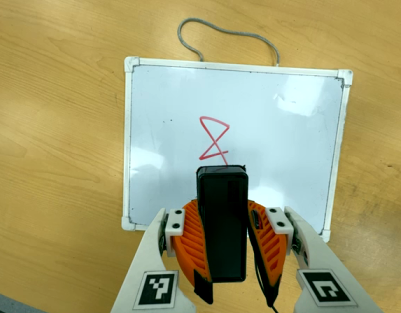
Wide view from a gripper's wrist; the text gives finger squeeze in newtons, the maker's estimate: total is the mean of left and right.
{"total": 8.7, "left": 7.0, "right": 10.4}